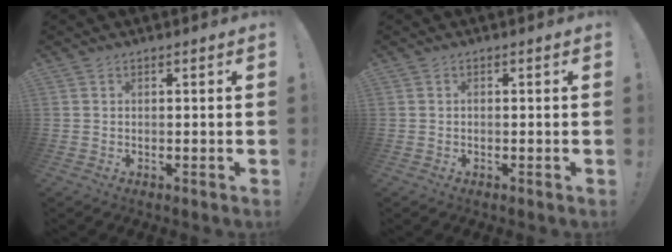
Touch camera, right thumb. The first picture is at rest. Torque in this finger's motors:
{"motor_torque": [0.02, 0.24, 0.03, -0.01, 0.00]}